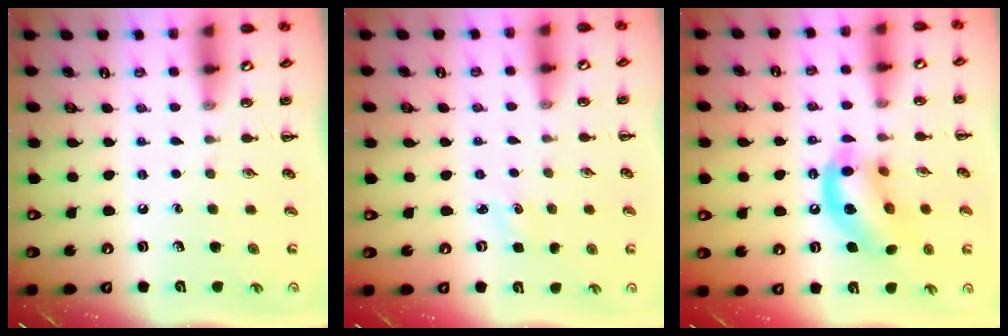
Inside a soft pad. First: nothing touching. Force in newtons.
{"total": 1.5, "press": 1.4, "slide": 0.4}
{"total": 14.4, "press": 14.1, "slide": 3.0}